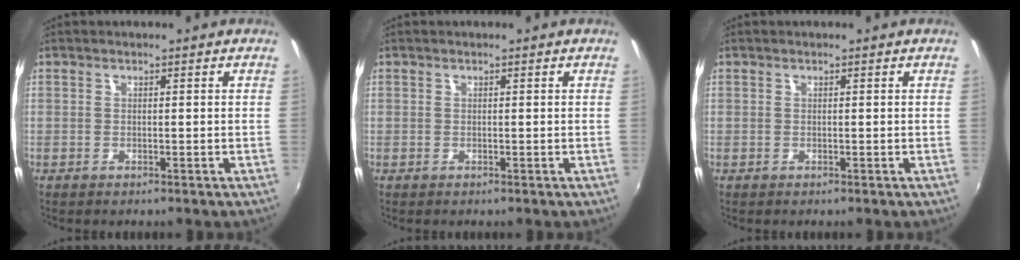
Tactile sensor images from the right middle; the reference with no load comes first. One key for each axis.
{"total": 0.0}
{"total": 0.0}